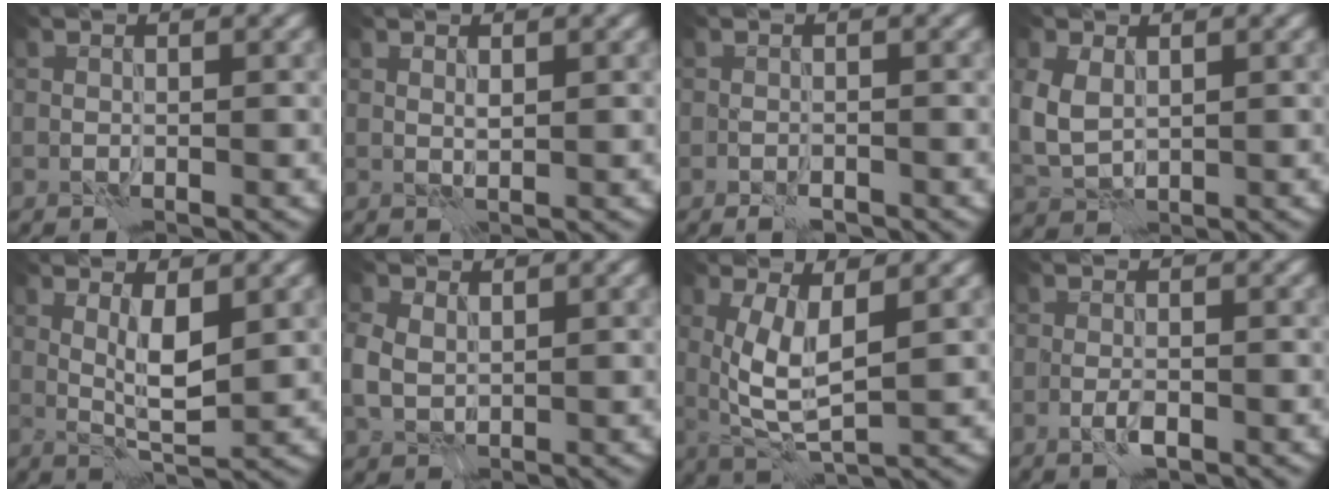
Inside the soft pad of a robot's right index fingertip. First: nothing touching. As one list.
[{"total": 0.7, "force": [0.6, 0.1, 0.3], "torque": [-0.007, -0.001, 0.012]}, {"total": 1.3, "force": [-1.0, 0.6, 0.7], "torque": [-0.012, -0.002, -0.018]}, {"total": 3.8, "force": [1.0, 2.7, 2.5], "torque": [-0.070, -0.002, 0.024]}, {"total": 3.3, "force": [1.1, 0.7, 3.0], "torque": [-0.055, -0.008, 0.023]}, {"total": 2.9, "force": [0.8, 2.2, 1.7], "torque": [-0.047, 0.001, 0.016]}, {"total": 5.0, "force": [1.1, 1.7, 4.6], "torque": [-0.098, -0.010, 0.026]}, {"total": 1.4, "force": [-0.6, 0.5, 1.2], "torque": [-0.026, -0.001, -0.013]}]